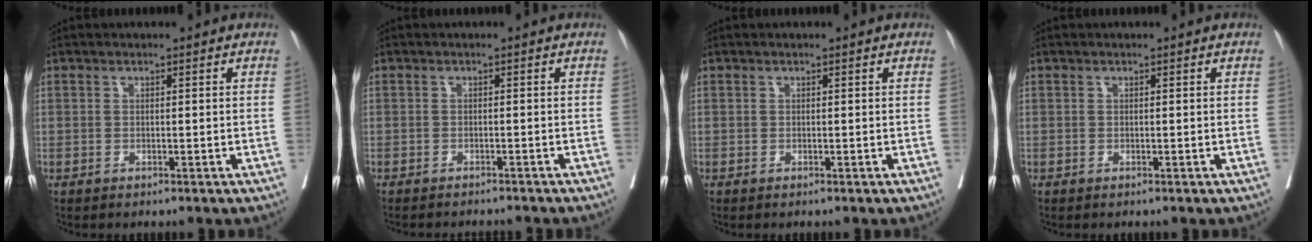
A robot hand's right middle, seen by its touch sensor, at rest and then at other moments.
{"total": 7.1, "force": [-6.7, 1.0, 2.1], "torque": [-0.018, -0.009, -0.081]}
{"total": 0.0}
{"total": 0.0}